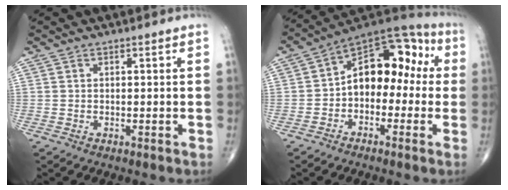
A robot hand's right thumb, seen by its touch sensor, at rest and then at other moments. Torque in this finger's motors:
{"motor_torque": [1.71, 1.90, 0.91, -0.44, 0.07]}